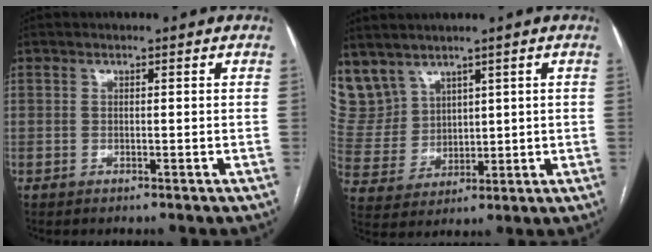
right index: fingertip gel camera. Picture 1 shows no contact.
{"total": 9.1, "force": [6.8, 5.8, 1.6], "torque": [-0.054, 0.022, 0.164]}